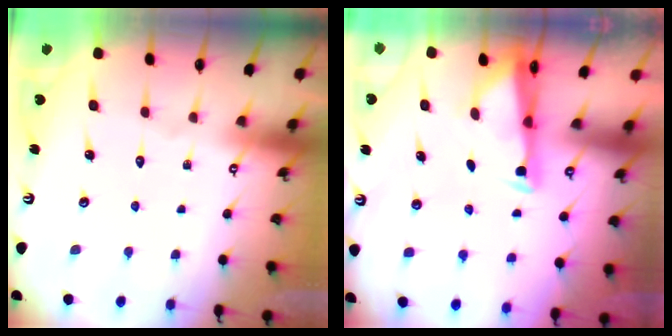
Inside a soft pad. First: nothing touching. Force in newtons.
{"total": 2.9, "press": 2.8, "slide": 0.7}